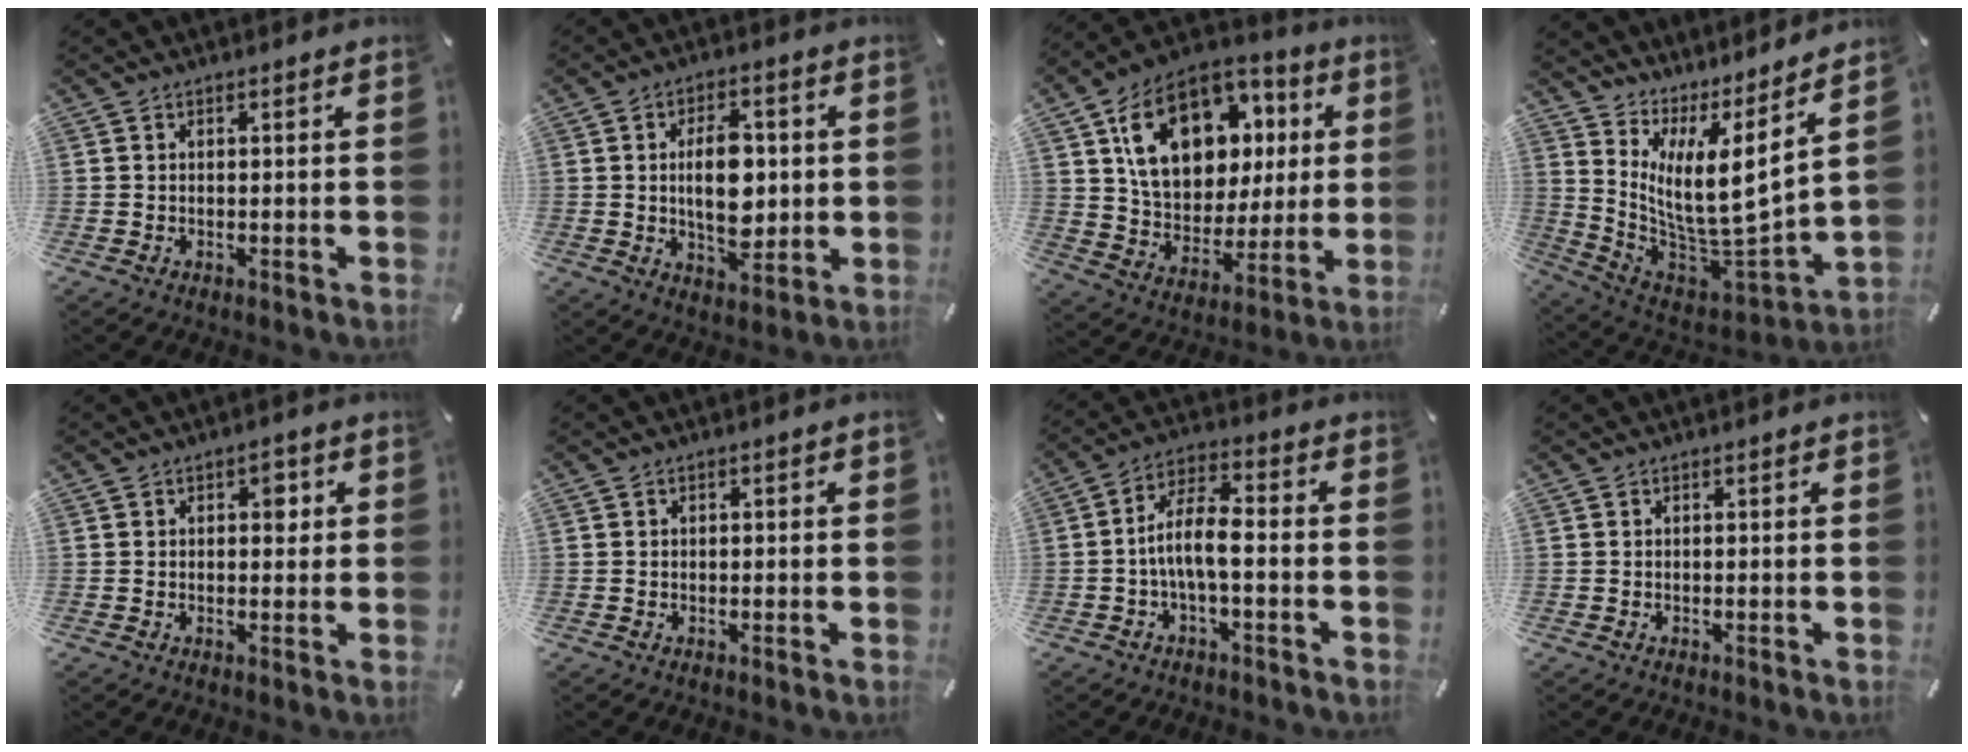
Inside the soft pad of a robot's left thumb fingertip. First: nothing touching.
{"total": 11.1, "force": [0.7, 6.5, 8.9], "torque": [-0.154, 0.001, 0.007]}
{"total": 19.8, "force": [8.2, 14.4, 10.8], "torque": [-0.179, -0.024, 0.156]}
{"total": 10.1, "force": [4.6, 2.0, 8.8], "torque": [-0.179, -0.096, 0.068]}
{"total": 3.2, "force": [0.9, 2.0, 2.3], "torque": [-0.017, -0.005, 0.007]}
{"total": 0.6, "force": [0.0, 0.4, 0.3], "torque": [-0.007, 0.003, 0.000]}
{"total": 9.3, "force": [-2.2, 3.7, 8.3], "torque": [-0.157, 0.013, -0.039]}
{"total": 0.0}